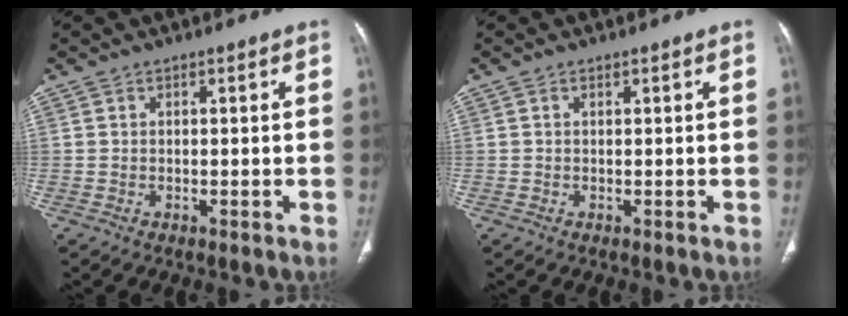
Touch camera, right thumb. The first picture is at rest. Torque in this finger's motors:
{"motor_torque": [-0.18, -0.51, 0.30, 0.06, 0.05]}